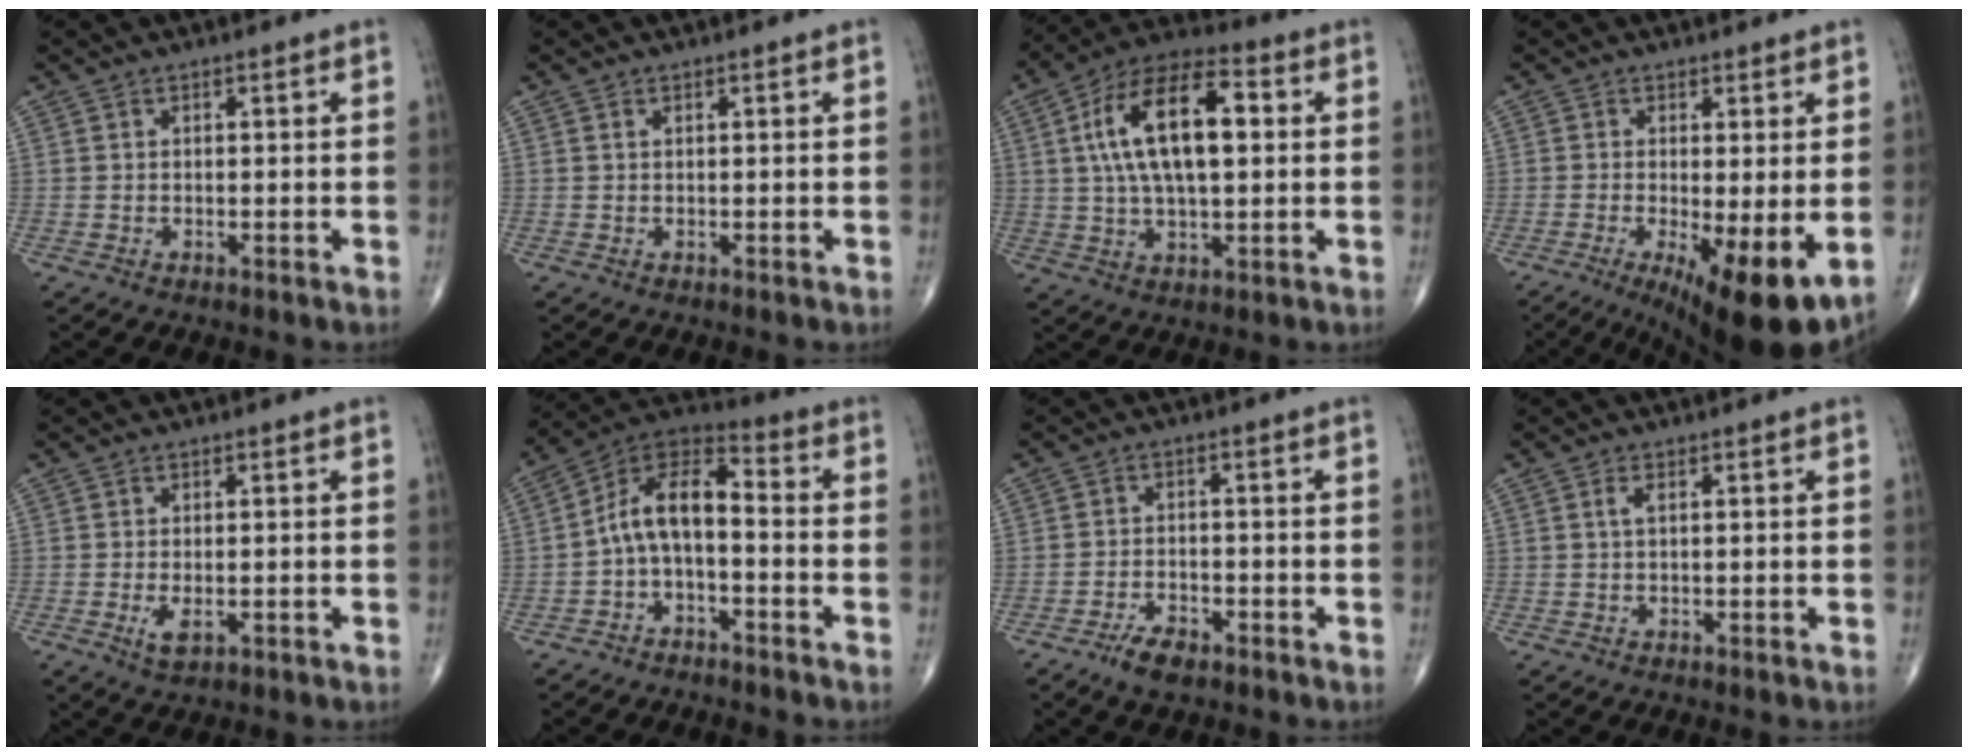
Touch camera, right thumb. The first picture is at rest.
{"total": 0.0}
{"total": 17.6, "force": [3.0, 8.1, 15.3], "torque": [-0.271, 0.023, 0.047]}
{"total": 12.3, "force": [-3.3, 3.4, 11.4], "torque": [-0.167, -0.024, -0.040]}
{"total": 2.9, "force": [-0.8, 1.4, 2.5], "torque": [-0.048, -0.007, -0.011]}
{"total": 10.3, "force": [-1.8, 5.2, 8.7], "torque": [-0.150, 0.056, -0.047]}
{"total": 4.3, "force": [-3.0, 1.8, 2.5], "torque": [-0.048, 0.011, -0.052]}
{"total": 1.3, "force": [0.4, 0.4, 1.2], "torque": [-0.030, 0.004, 0.008]}